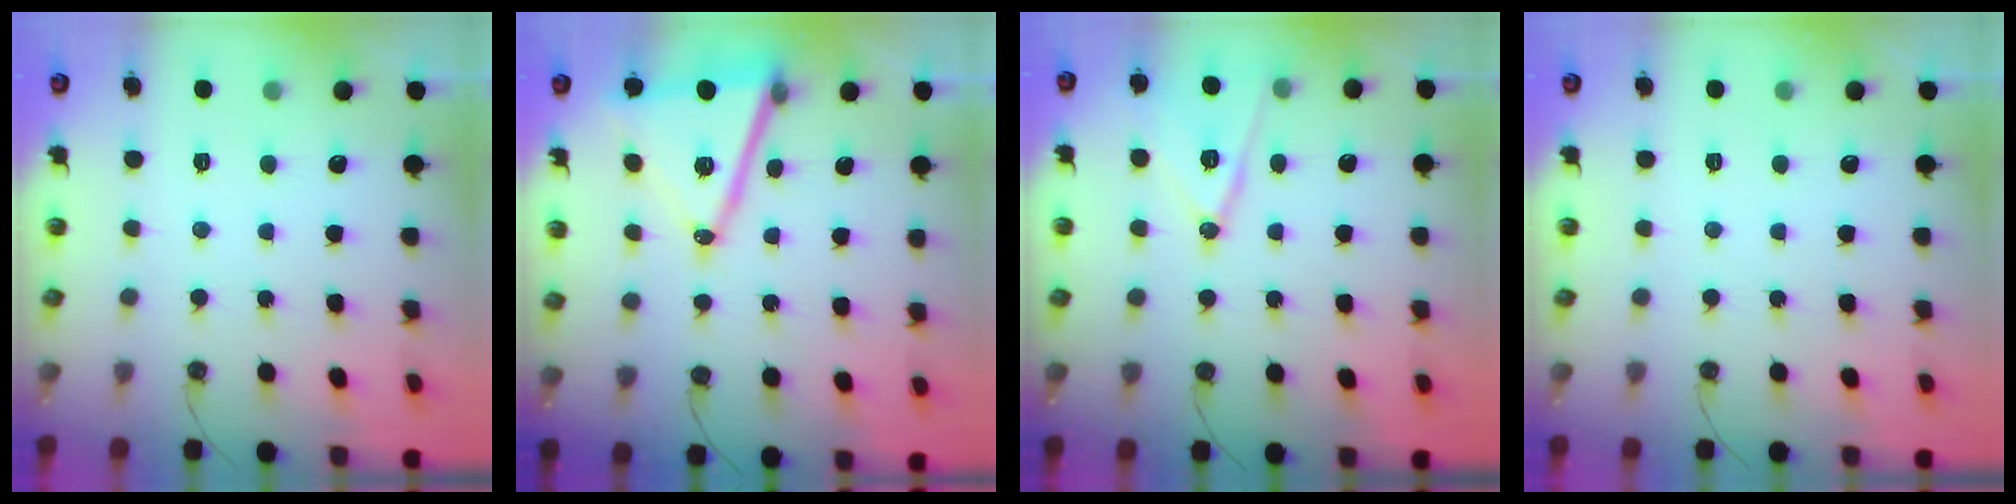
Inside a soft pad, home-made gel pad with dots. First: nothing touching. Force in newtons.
{"total": 15.7, "press": 15.3, "slide": 3.8}
{"total": 12.1, "press": 11.6, "slide": 3.4}
{"total": 0.0}